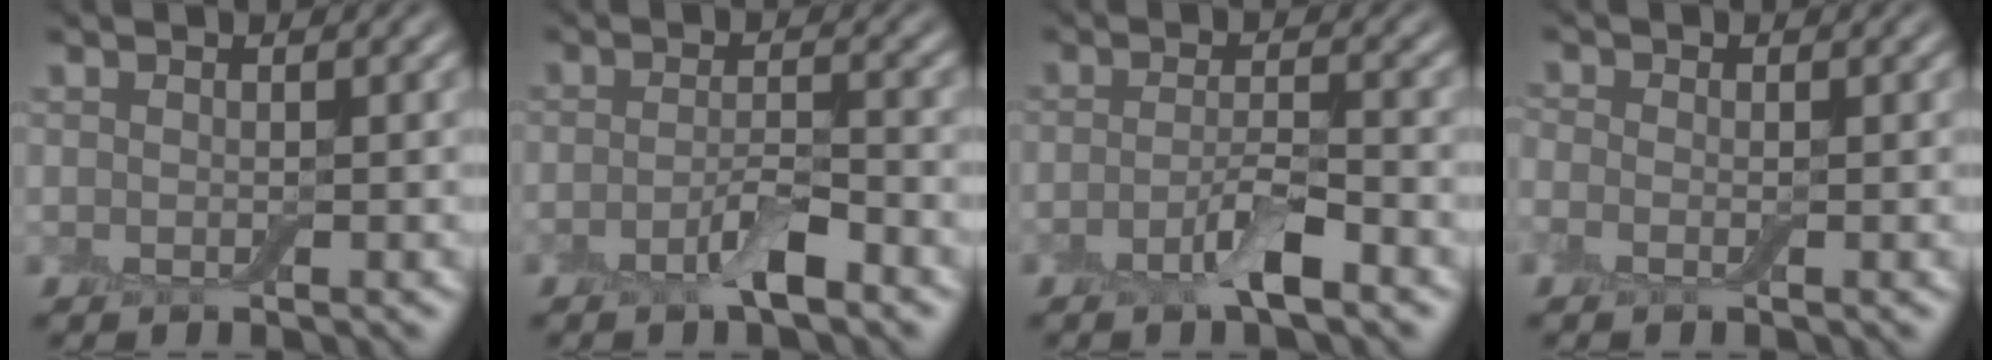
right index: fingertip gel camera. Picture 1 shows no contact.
{"total": 3.1, "force": [-1.7, 0.8, 2.4], "torque": [-0.045, 0.004, -0.036]}
{"total": 3.3, "force": [-1.8, 0.8, 2.6], "torque": [-0.051, 0.005, -0.041]}
{"total": 1.1, "force": [-0.4, 0.8, 0.7], "torque": [-0.016, 0.002, -0.014]}